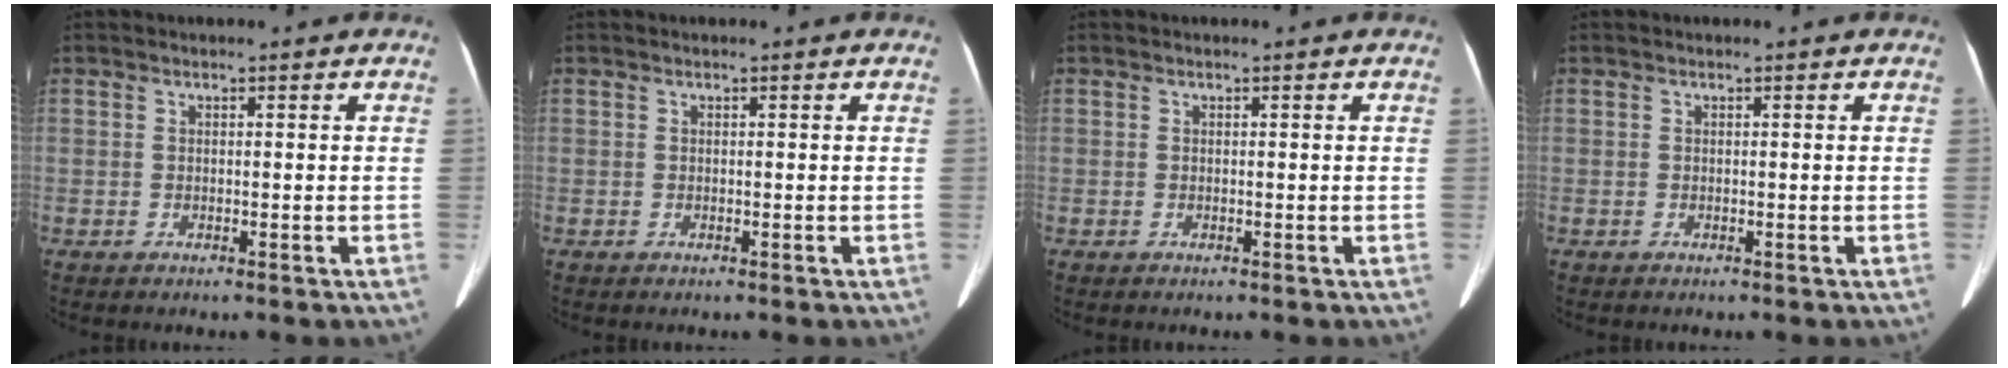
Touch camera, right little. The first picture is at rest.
{"total": 0.0}
{"total": 0.0}
{"total": 0.0}